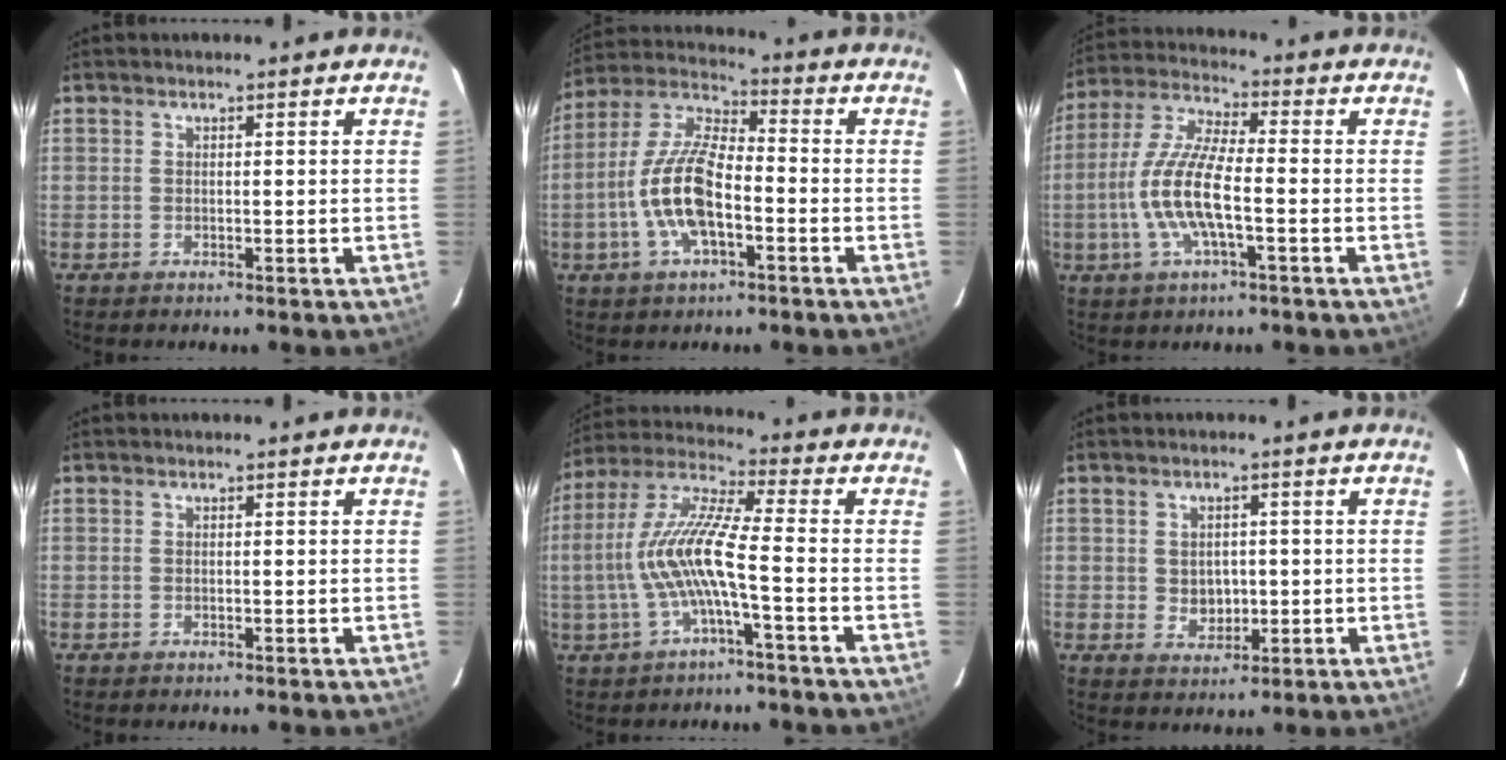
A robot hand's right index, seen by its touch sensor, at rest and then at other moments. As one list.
[{"total": 13.5, "force": [-4.0, 5.2, 11.8], "torque": [-0.248, 0.003, -0.078]}, {"total": 12.2, "force": [-2.9, 3.1, 11.5], "torque": [-0.243, -0.002, -0.059]}, {"total": 0.0}, {"total": 11.8, "force": [-2.6, 1.0, 11.5], "torque": [-0.235, 0.006, -0.045]}, {"total": 4.3, "force": [-0.2, 3.8, 2.1], "torque": [-0.035, 0.001, 0.006]}]